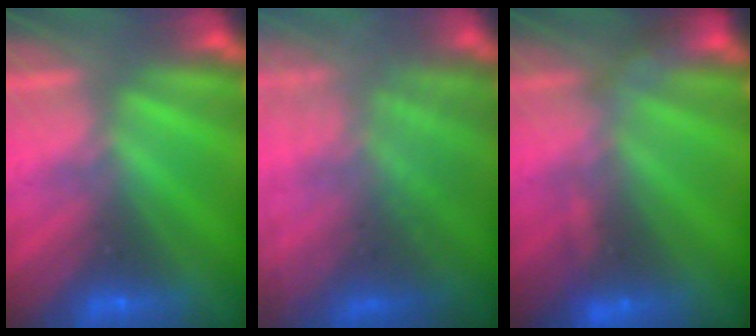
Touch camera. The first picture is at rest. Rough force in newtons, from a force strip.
{"total": 7.0}
{"total": 2.9}